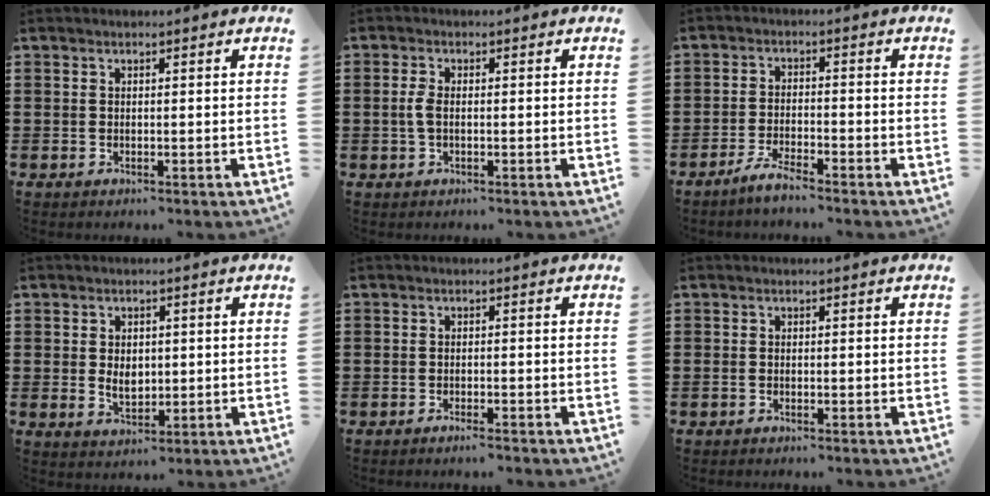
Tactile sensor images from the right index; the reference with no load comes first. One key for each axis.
{"total": 2.6, "fx": -0.2, "fy": 1.1, "fz": 2.4, "tx": -0.060, "ty": -0.002, "tz": -0.010}
{"total": 3.4, "fx": -3.1, "fy": 0.0, "fz": 1.4, "tx": -0.032, "ty": 0.002, "tz": -0.060}
{"total": 3.5, "fx": 0.1, "fy": 2.5, "fz": 2.5, "tx": -0.045, "ty": 0.006, "tz": -0.001}
{"total": 1.3, "fx": -1.1, "fy": 0.0, "fz": 0.6, "tx": -0.012, "ty": -0.002, "tz": -0.020}
{"total": 0.5, "fx": -0.5, "fy": 0.0, "fz": 0.2, "tx": -0.007, "ty": -0.004, "tz": -0.008}